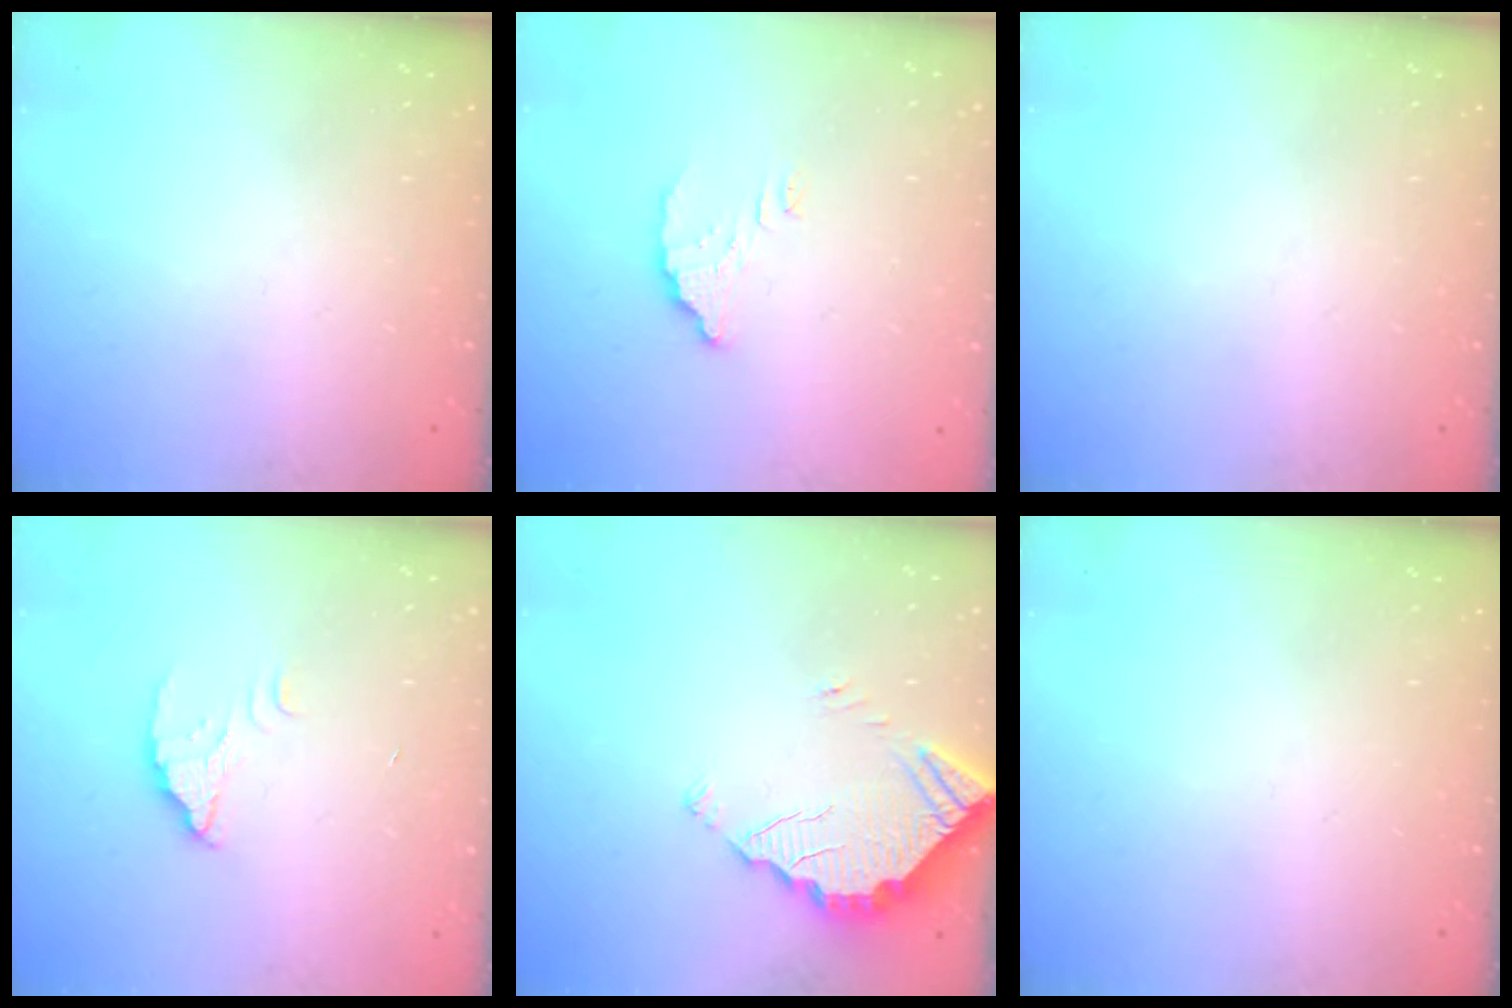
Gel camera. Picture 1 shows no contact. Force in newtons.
{"total": 3.9, "press": 3.9, "slide": 0.3}
{"total": 0.0}
{"total": 2.1, "press": 2.1, "slide": 0.1}
{"total": 3.6, "press": 3.6, "slide": 0.2}
{"total": 0.0}